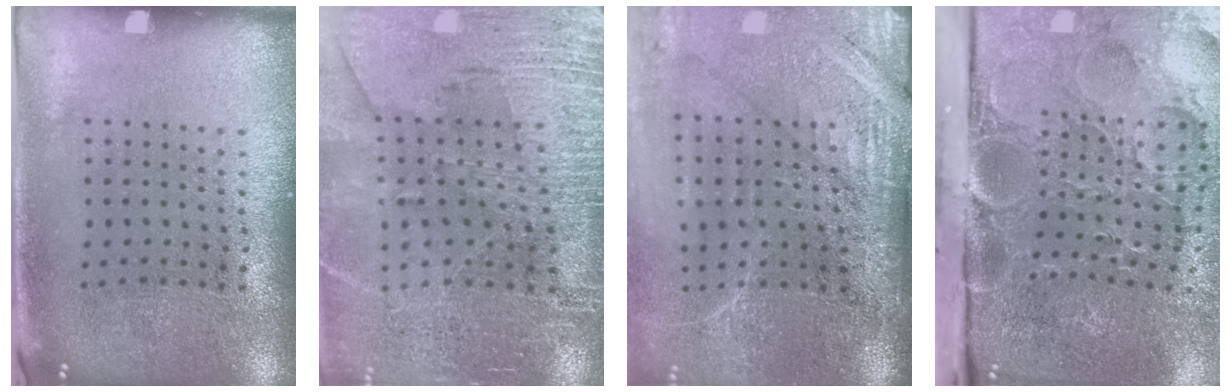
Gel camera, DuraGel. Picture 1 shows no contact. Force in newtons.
{"total": 3.1, "press": 3.0, "slide": 0.5}
{"total": 4.3, "press": 3.7, "slide": 2.2}
{"total": 5.3, "press": 4.2, "slide": 3.3}